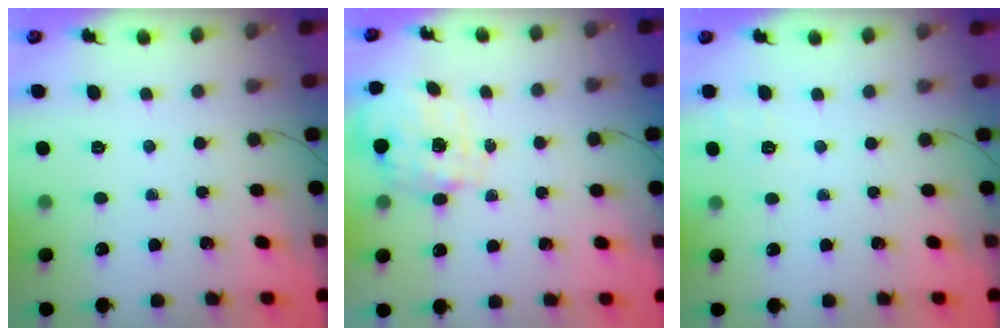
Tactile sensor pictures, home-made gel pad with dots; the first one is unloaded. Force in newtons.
{"total": 2.8, "press": 2.6, "slide": 0.9}
{"total": 7.2, "press": 6.9, "slide": 1.9}